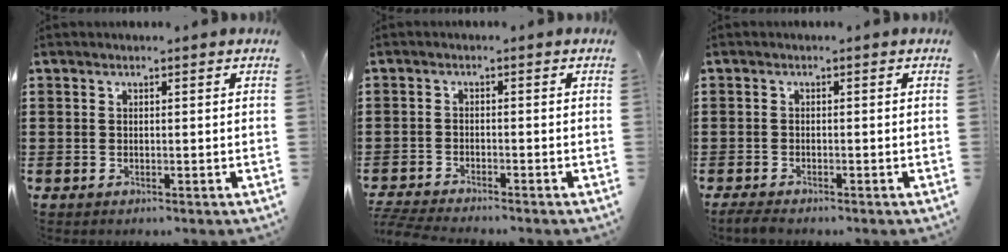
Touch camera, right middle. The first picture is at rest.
{"total": 2.8, "force": [-2.8, 0.0, 0.4], "torque": [-0.022, -0.005, -0.062]}
{"total": 1.3, "force": [-1.1, 0.1, 0.5], "torque": [-0.019, -0.005, -0.024]}